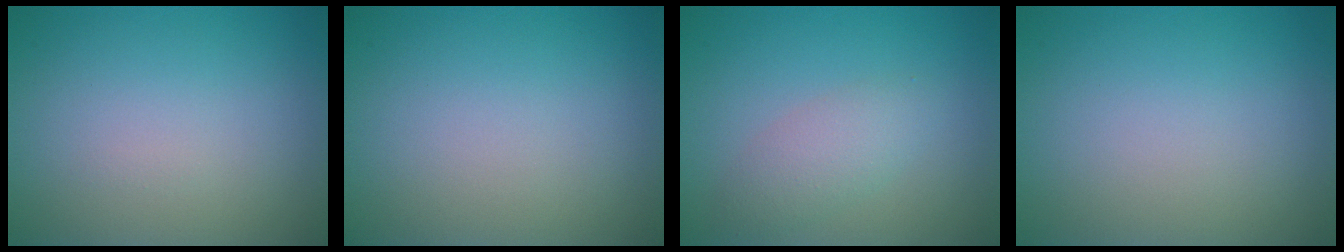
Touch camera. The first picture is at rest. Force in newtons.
{"total": 0.0}
{"total": 2.4, "press": 2.4, "slide": 0.2}
{"total": 0.0}